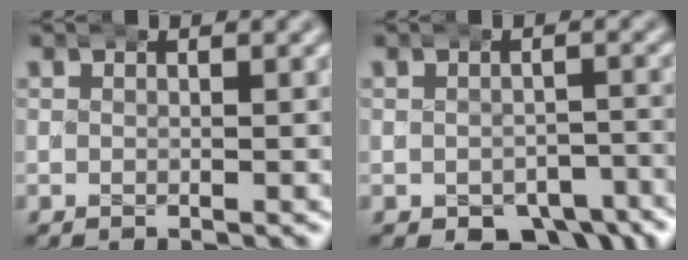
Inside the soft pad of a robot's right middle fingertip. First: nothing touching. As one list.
[{"total": 6.5, "force": [-4.8, 3.2, 3.0], "torque": [-0.029, -0.017, -0.067]}]